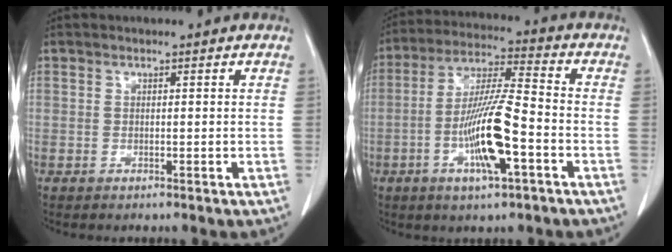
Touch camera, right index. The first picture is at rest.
{"total": 12.5, "force": [-4.2, 1.3, 11.7], "torque": [-0.226, -0.004, -0.077]}